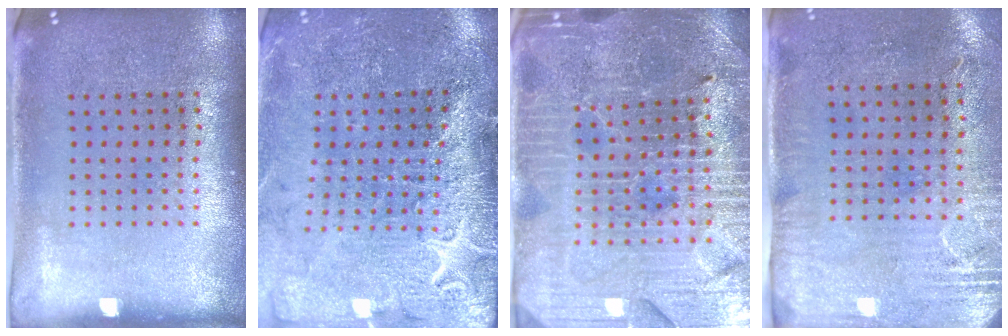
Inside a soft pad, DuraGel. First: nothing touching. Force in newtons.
{"total": 3.1, "press": 3.1, "slide": 0.4}
{"total": 4.5, "press": 4.3, "slide": 1.3}
{"total": 2.9, "press": 2.4, "slide": 1.7}